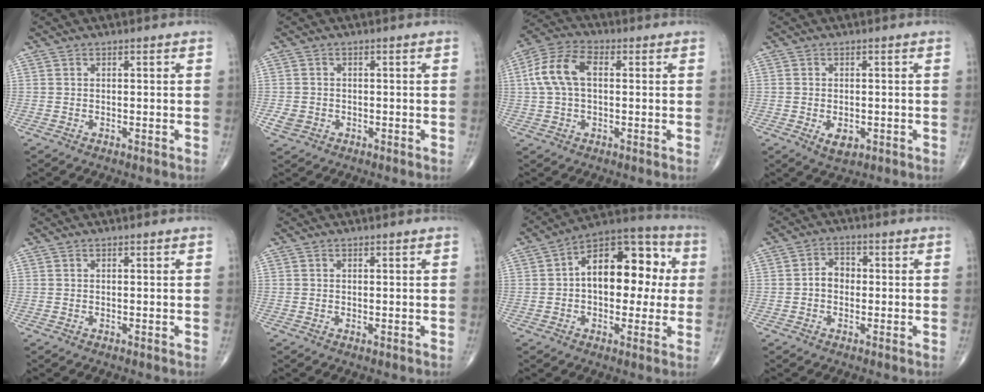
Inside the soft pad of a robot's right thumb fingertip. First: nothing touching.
{"total": 2.4, "force": [-0.8, 2.1, 1.0], "torque": [-0.012, 0.003, -0.011]}
{"total": 9.7, "force": [1.4, 5.7, 7.8], "torque": [-0.167, 0.028, 0.022]}
{"total": 3.4, "force": [-1.1, 2.0, 2.6], "torque": [-0.033, -0.002, -0.010]}
{"total": 0.0}
{"total": 0.0}
{"total": 17.3, "force": [1.8, 10.2, 14.0], "torque": [-0.165, 0.039, 0.017]}
{"total": 3.6, "force": [-0.4, 2.9, 2.2], "torque": [-0.023, 0.017, -0.015]}